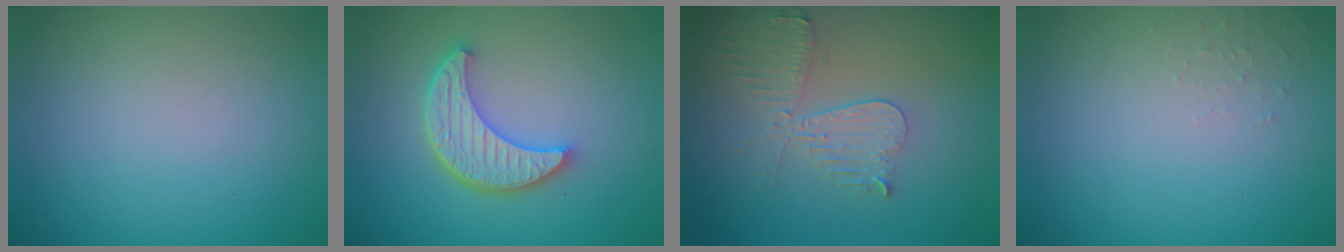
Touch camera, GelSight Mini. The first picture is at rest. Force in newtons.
{"total": 5.2, "press": 4.1, "slide": 3.3}
{"total": 3.9, "press": 3.4, "slide": 1.8}
{"total": 0.7, "press": 0.7, "slide": 0.1}